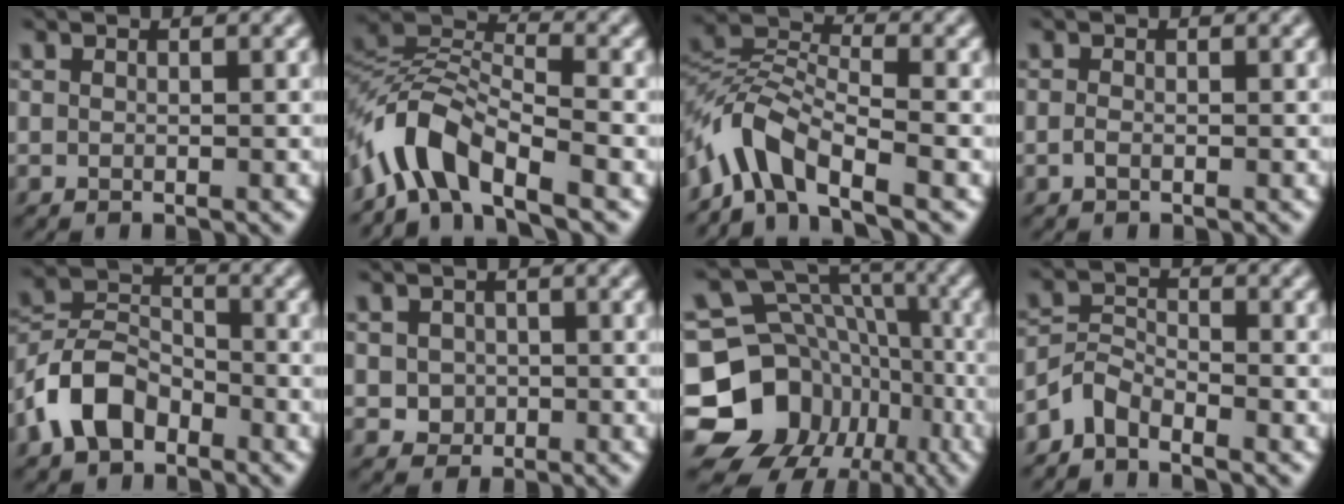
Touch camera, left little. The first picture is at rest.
{"total": 6.9, "force": [-4.9, 2.5, 4.1], "torque": [-0.073, 0.009, -0.106]}
{"total": 6.2, "force": [-4.5, 2.3, 3.6], "torque": [-0.068, 0.008, -0.100]}
{"total": 0.8, "force": [-0.4, 0.4, 0.5], "torque": [-0.015, 0.000, -0.009]}
{"total": 5.9, "force": [-3.4, 3.8, 3.1], "torque": [-0.063, 0.005, -0.075]}
{"total": 1.7, "force": [-0.2, 1.6, 0.5], "torque": [-0.009, -0.002, 0.001]}
{"total": 15.4, "force": [-5.5, 13.0, 6.0], "torque": [-0.128, 0.000, -0.097]}
{"total": 2.8, "force": [-2.5, 1.1, 0.9], "torque": [-0.020, 0.009, -0.059]}